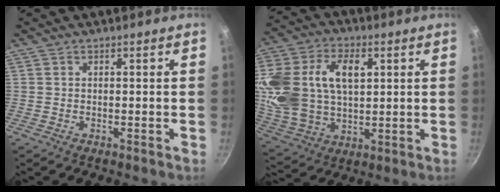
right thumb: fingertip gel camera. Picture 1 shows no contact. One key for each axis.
{"total": 22.2, "fx": 4.8, "fy": 14.6, "fz": 16.0, "tx": -0.338, "ty": 0.006, "tz": 0.094}